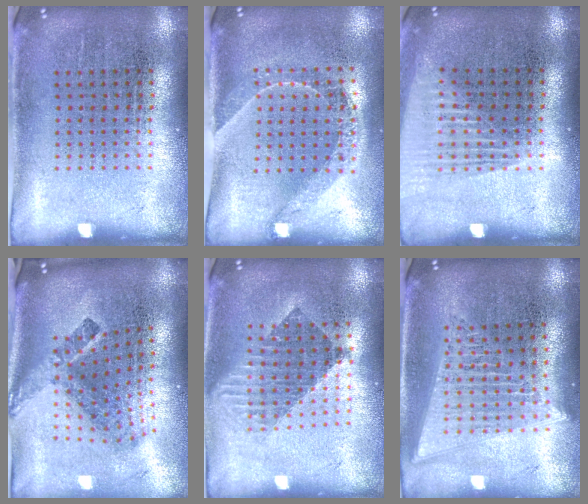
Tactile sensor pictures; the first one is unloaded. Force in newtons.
{"total": 1.4, "press": 1.2, "slide": 0.7}
{"total": 1.3, "press": 1.2, "slide": 0.2}
{"total": 2.7, "press": 1.7, "slide": 2.1}
{"total": 1.6, "press": 1.4, "slide": 0.9}
{"total": 2.0, "press": 1.7, "slide": 1.0}